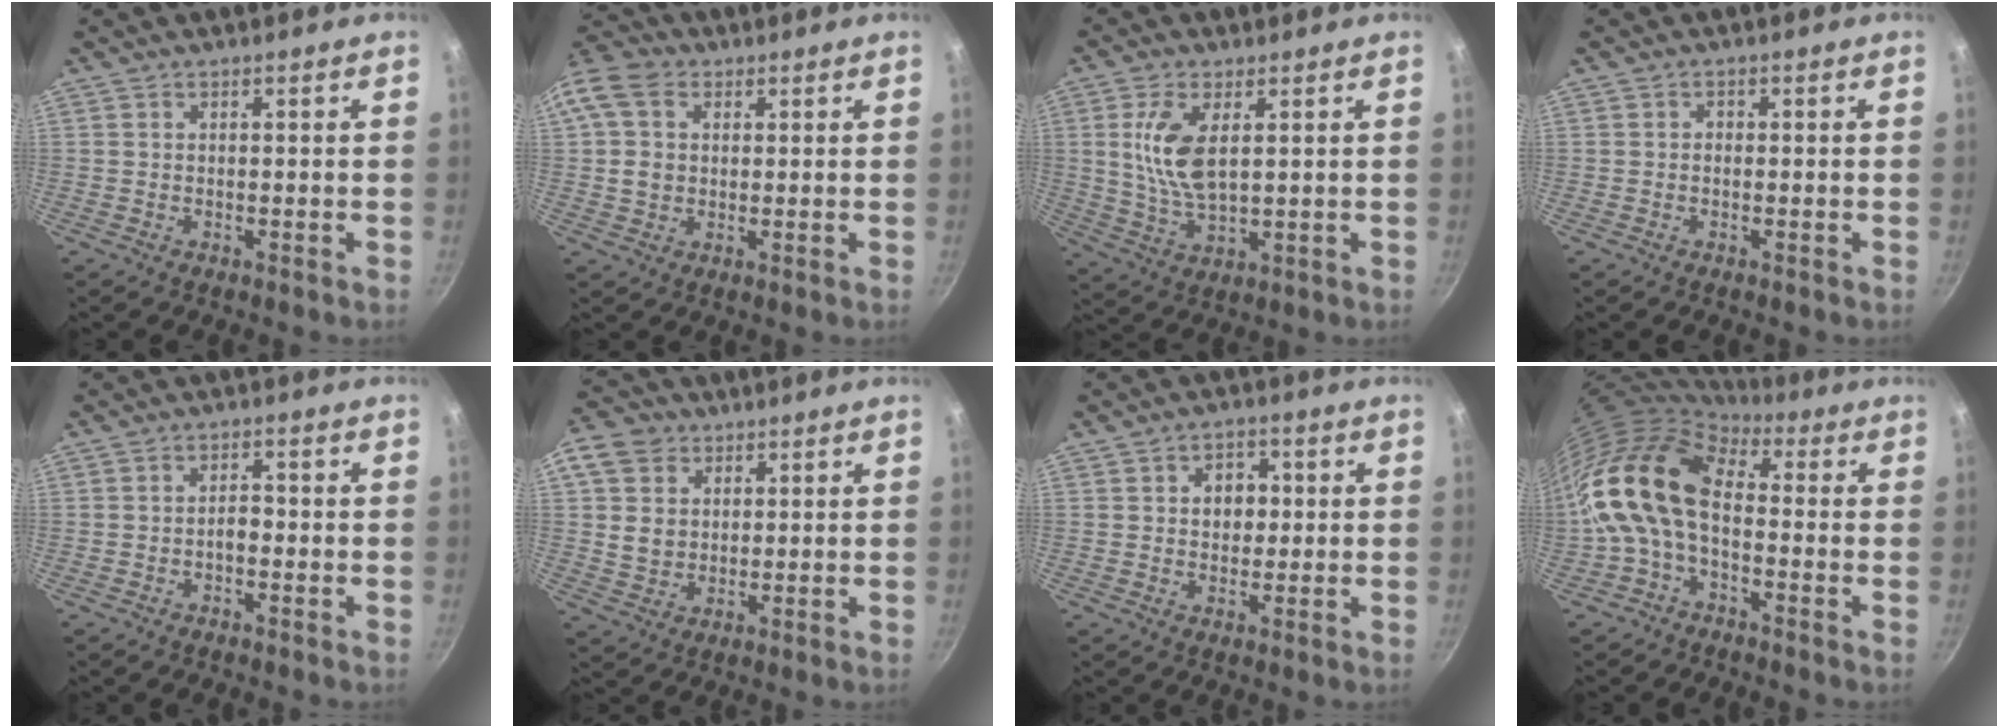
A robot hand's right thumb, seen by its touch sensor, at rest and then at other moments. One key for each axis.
{"total": 11.9, "fx": 2.6, "fy": 9.5, "fz": 6.6, "tx": -0.127, "ty": 0.019, "tz": 0.035}
{"total": 9.9, "fx": 2.4, "fy": 4.8, "fz": 8.3, "tx": -0.161, "ty": -0.014, "tz": 0.053}
{"total": 0.7, "fx": -0.1, "fy": 0.6, "fz": 0.3, "tx": -0.004, "ty": 0.004, "tz": -0.003}
{"total": 2.1, "fx": -0.8, "fy": 1.2, "fz": 1.5, "tx": -0.014, "ty": 0.017, "tz": -0.015}
{"total": 10.4, "fx": 3.5, "fy": 8.6, "fz": 4.7, "tx": -0.066, "ty": -0.004, "tz": 0.059}
{"total": 5.3, "fx": 0.8, "fy": 4.2, "fz": 3.2, "tx": -0.019, "ty": 0.004, "tz": 0.008}
{"total": 13.7, "fx": -1.4, "fy": 8.5, "fz": 10.6, "tx": -0.181, "ty": 0.033, "tz": -0.043}